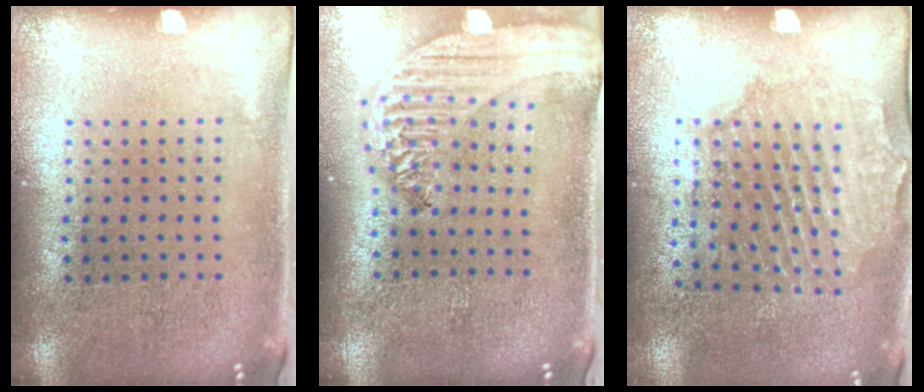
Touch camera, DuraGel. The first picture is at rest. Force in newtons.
{"total": 2.4, "press": 2.1, "slide": 1.2}
{"total": 1.6, "press": 1.6, "slide": 0.3}